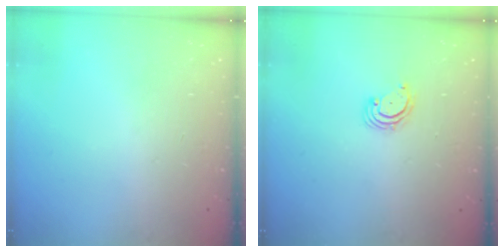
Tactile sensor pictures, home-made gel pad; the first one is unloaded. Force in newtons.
{"total": 2.6, "press": 2.6, "slide": 0.3}